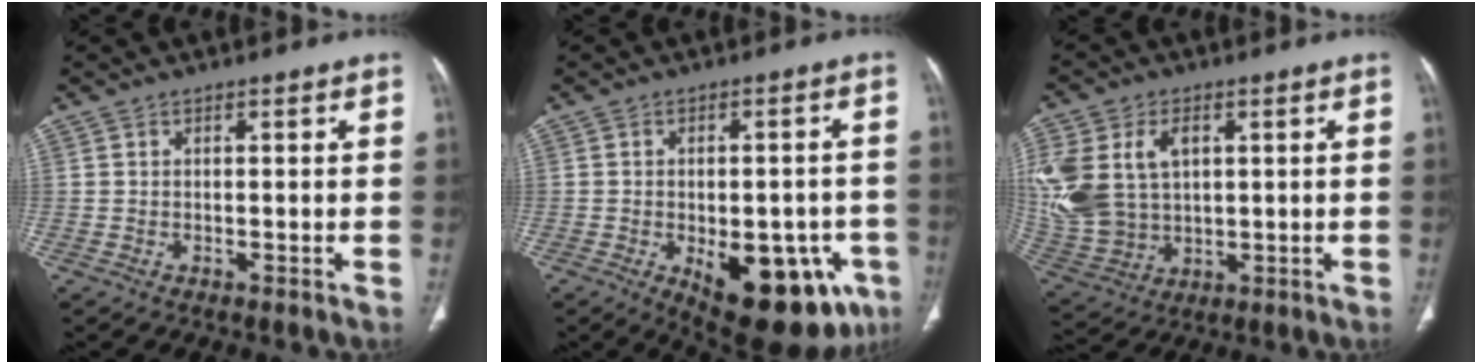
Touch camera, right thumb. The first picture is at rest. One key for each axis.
{"total": 19.5, "fx": -7.4, "fy": 9.5, "fz": 15.3, "tx": -0.148, "ty": 0.007, "tz": -0.078}
{"total": 18.8, "fx": 4.1, "fy": 13.4, "fz": 12.5, "tx": -0.294, "ty": 0.005, "tz": 0.098}